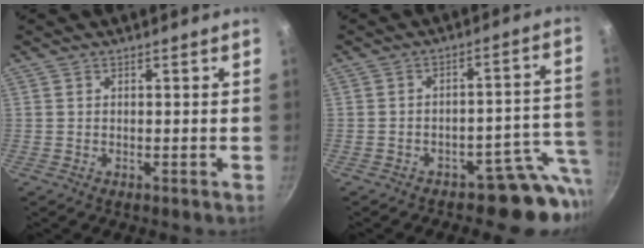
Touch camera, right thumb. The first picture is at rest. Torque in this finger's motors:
{"motor_torque": [2.45, 0.52, 0.99, -1.09, 0.01]}